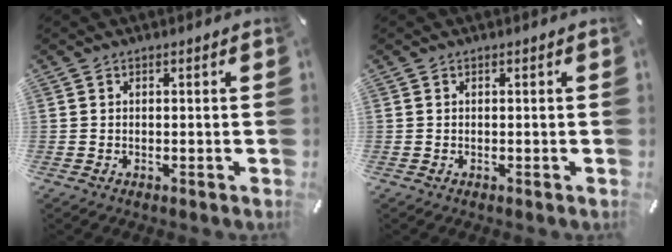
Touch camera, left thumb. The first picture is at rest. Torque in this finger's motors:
{"motor_torque": [-0.04, -0.03, 0.00, 0.00, 0.00]}